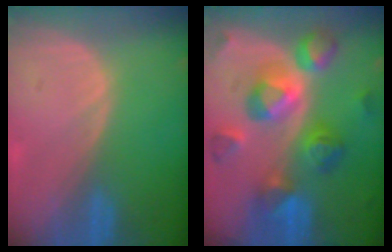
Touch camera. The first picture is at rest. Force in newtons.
{"total": 11.3, "press": 11.2, "slide": 1.0}